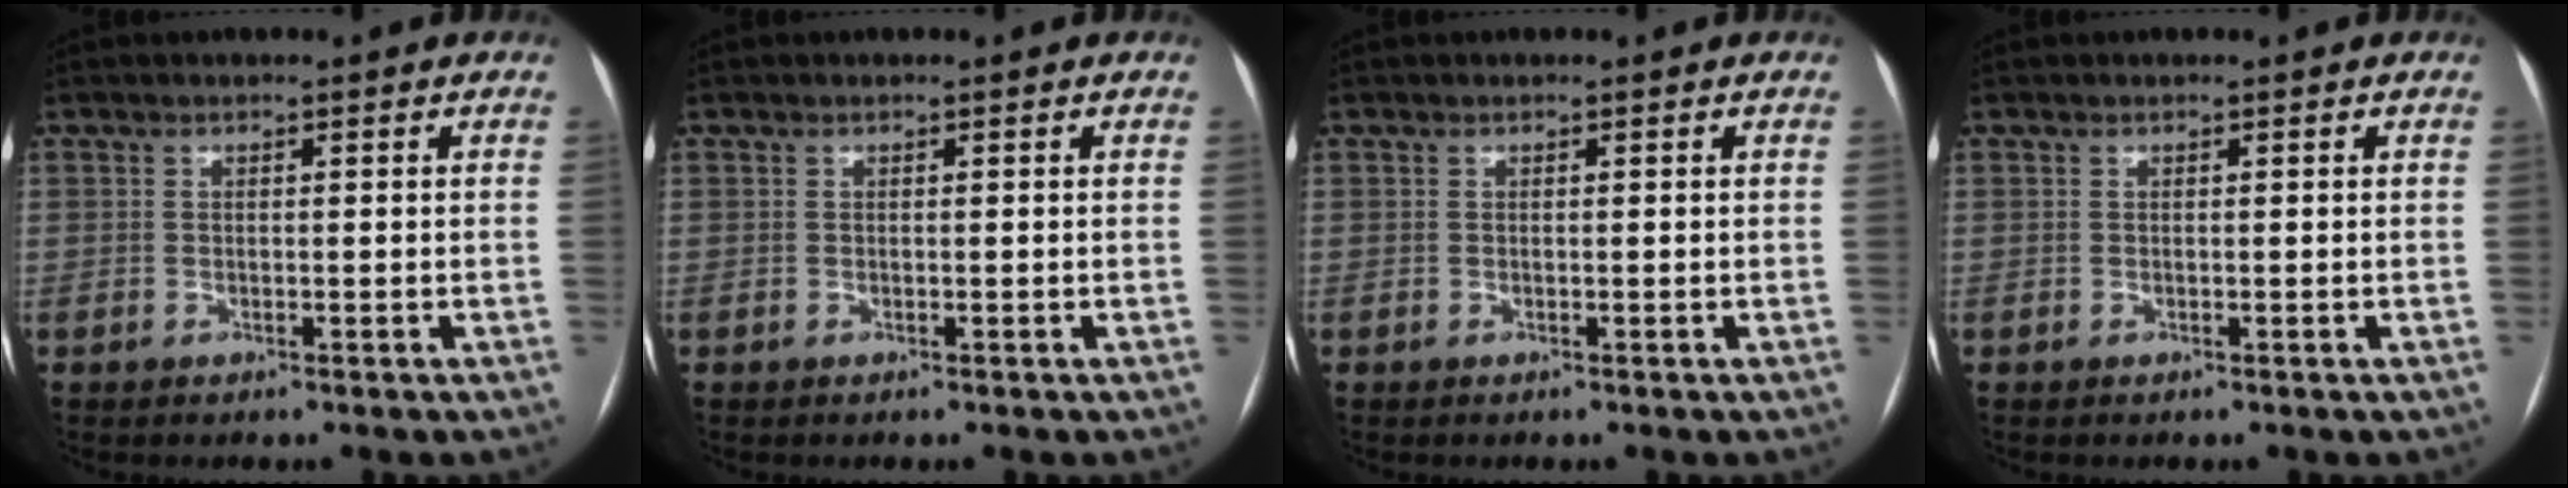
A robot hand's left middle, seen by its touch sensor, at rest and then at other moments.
{"total": 0.0}
{"total": 0.0}
{"total": 0.0}